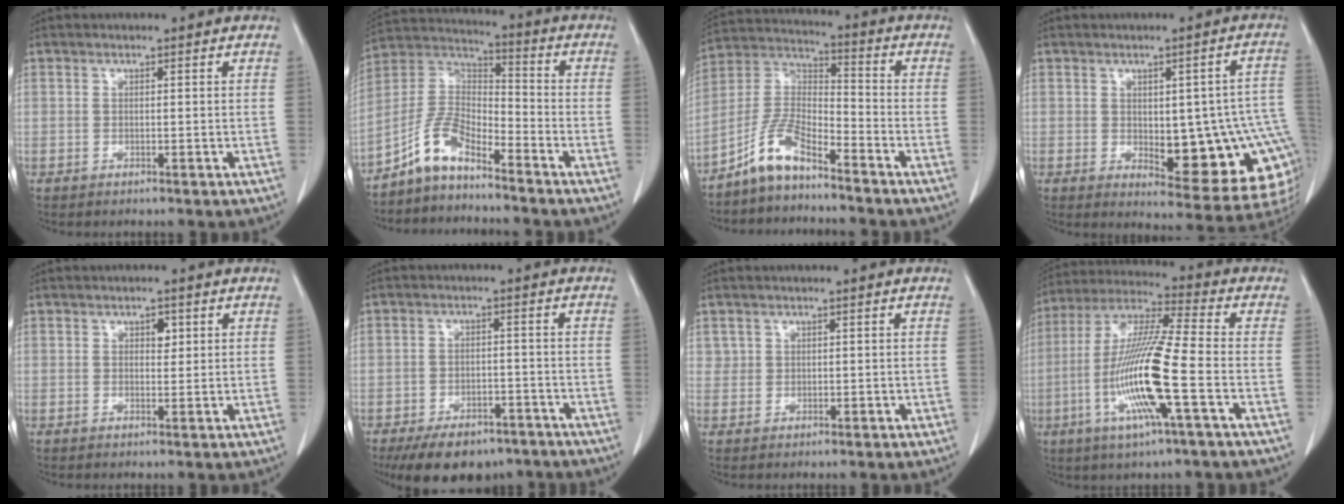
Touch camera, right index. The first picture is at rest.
{"total": 8.2, "force": [-6.3, 2.7, 4.4], "torque": [-0.105, 0.023, -0.129]}
{"total": 8.3, "force": [-6.4, 2.2, 4.8], "torque": [-0.113, 0.013, -0.132]}
{"total": 17.8, "force": [-2.1, 6.0, 16.7], "torque": [-0.137, 0.018, -0.001]}
{"total": 1.7, "force": [0.7, 1.0, 1.2], "torque": [-0.015, -0.001, 0.009]}
{"total": 11.5, "force": [-8.5, 5.9, 5.1], "torque": [-0.080, 0.000, -0.124]}
{"total": 1.2, "force": [0.6, 1.1, 0.1], "torque": [0.006, 0.004, 0.009]}
{"total": 15.6, "force": [-4.3, 0.3, 15.0], "torque": [-0.309, -0.011, -0.090]}